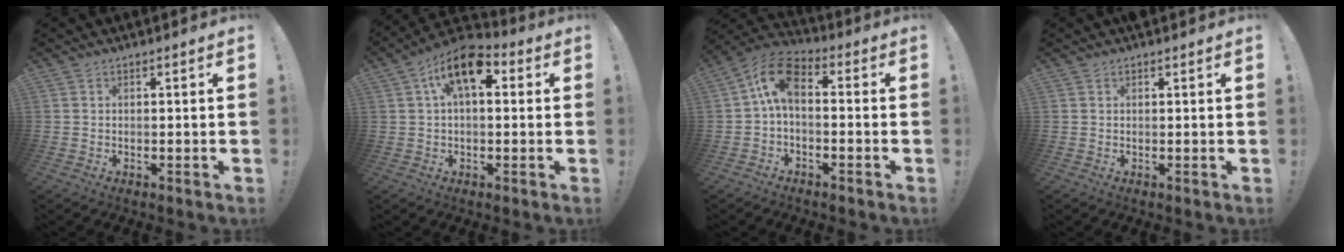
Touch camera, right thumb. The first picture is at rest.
{"total": 11.8, "force": [4.2, 5.9, 9.4], "torque": [-0.142, -0.008, 0.076]}
{"total": 9.3, "force": [0.7, 5.5, 7.5], "torque": [-0.140, 0.012, 0.017]}
{"total": 0.7, "force": [0.6, 0.3, 0.1], "torque": [0.015, -0.008, 0.009]}